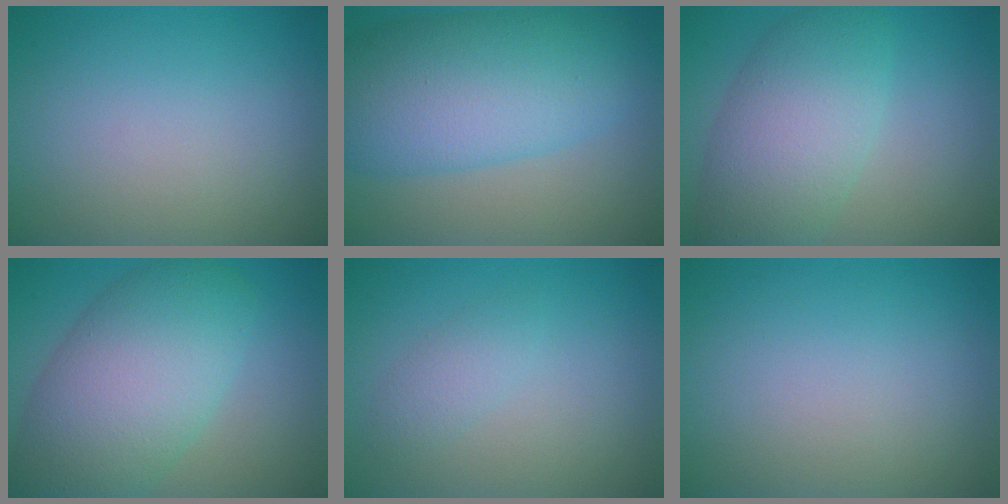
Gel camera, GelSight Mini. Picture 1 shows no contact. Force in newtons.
{"total": 10.4, "press": 10.4, "slide": 0.4}
{"total": 7.0, "press": 7.0, "slide": 0.3}
{"total": 10.2, "press": 10.2, "slide": 0.3}
{"total": 1.5, "press": 1.5, "slide": 0.1}
{"total": 0.0}